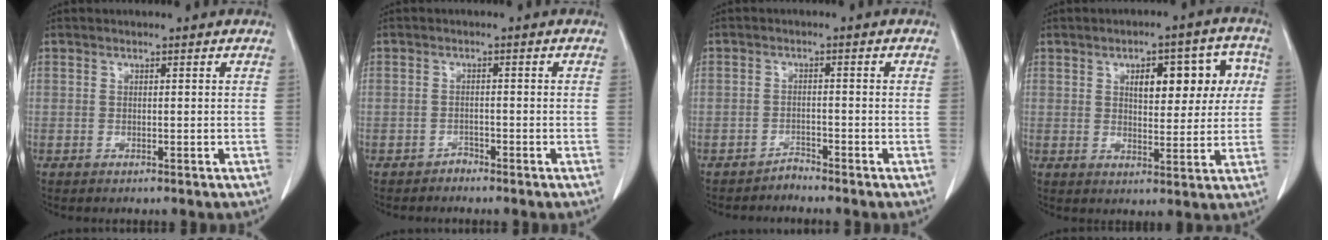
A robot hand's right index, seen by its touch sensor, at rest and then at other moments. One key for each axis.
{"total": 1.2, "fx": -1.1, "fy": 0.6, "fz": -0.1, "tx": 0.006, "ty": 0.003, "tz": -0.022}
{"total": 1.6, "fx": -1.5, "fy": 0.2, "fz": -0.4, "tx": 0.015, "ty": -0.001, "tz": -0.026}
{"total": 10.3, "fx": 2.9, "fy": 4.3, "fz": 8.9, "tx": -0.107, "ty": 0.029, "tz": 0.041}